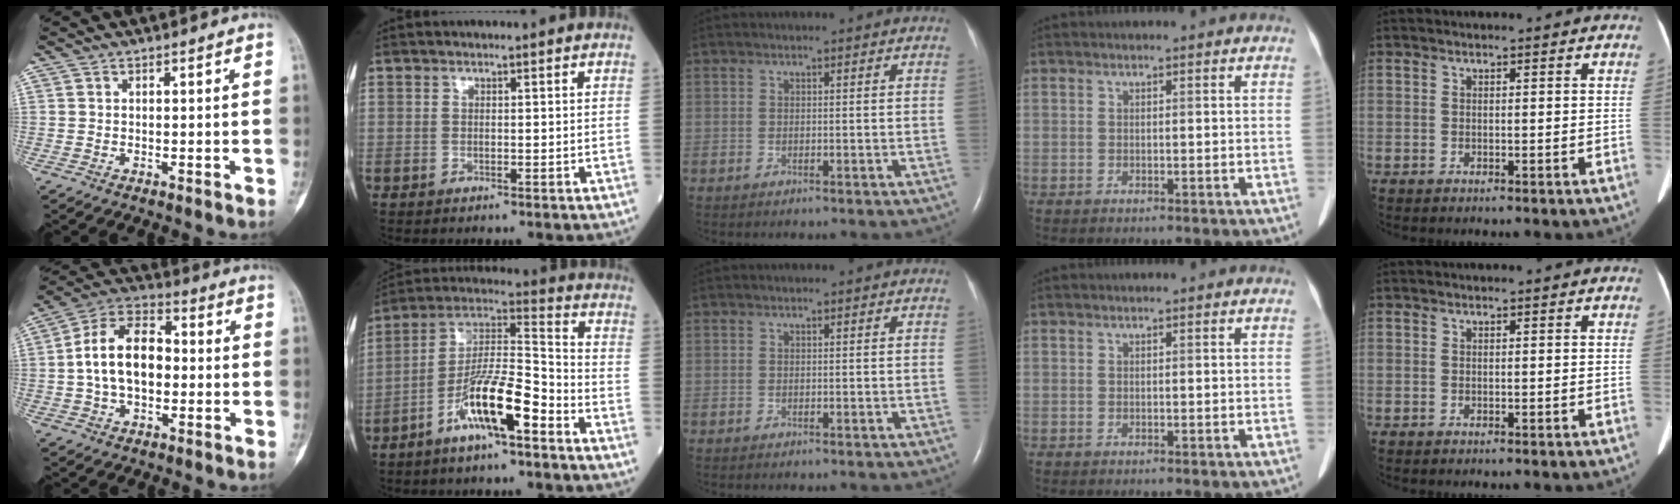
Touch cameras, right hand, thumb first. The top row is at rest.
{"thumb": {"total": 13.7, "force": [-0.4, 8.7, 10.6], "torque": [-0.174, 0.036, -0.016]}, "index": {"total": 12.7, "force": [-6.8, 1.8, 10.6], "torque": [-0.200, 0.006, -0.125]}}